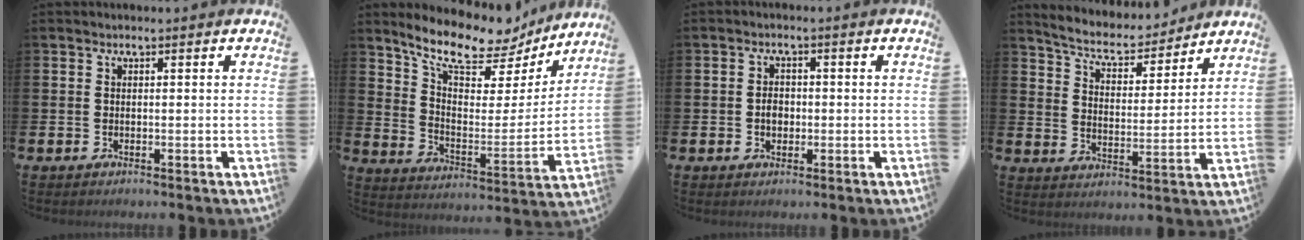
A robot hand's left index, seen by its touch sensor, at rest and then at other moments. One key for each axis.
{"total": 11.3, "fx": 9.8, "fy": 3.7, "fz": 4.1, "tx": -0.104, "ty": -0.067, "tz": 0.167}
{"total": 2.2, "fx": -0.3, "fy": 1.8, "fz": 1.3, "tx": -0.013, "ty": 0.002, "tz": -0.011}
{"total": 6.4, "fx": 5.9, "fy": 1.7, "fz": 1.6, "tx": -0.053, "ty": -0.045, "tz": 0.098}